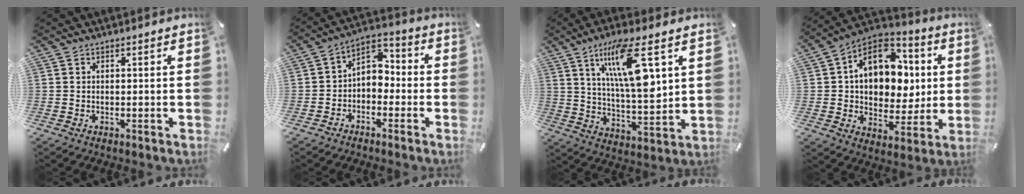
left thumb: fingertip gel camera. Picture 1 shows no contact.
{"total": 4.9, "force": [-1.7, 4.2, 2.0], "torque": [-0.037, 0.013, -0.035]}
{"total": 16.3, "force": [8.0, 4.3, 13.6], "torque": [-0.264, -0.016, 0.125]}
{"total": 16.4, "force": [3.6, 12.4, 10.1], "torque": [-0.156, -0.010, 0.070]}